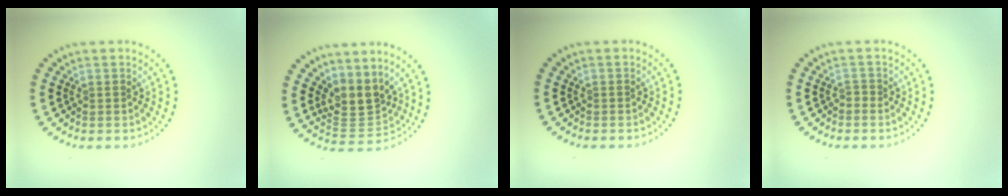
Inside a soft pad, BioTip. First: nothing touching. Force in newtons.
{"total": 3.5, "press": 2.5, "slide": 2.3}
{"total": 0.0}
{"total": 0.5, "press": 0.3, "slide": 0.4}